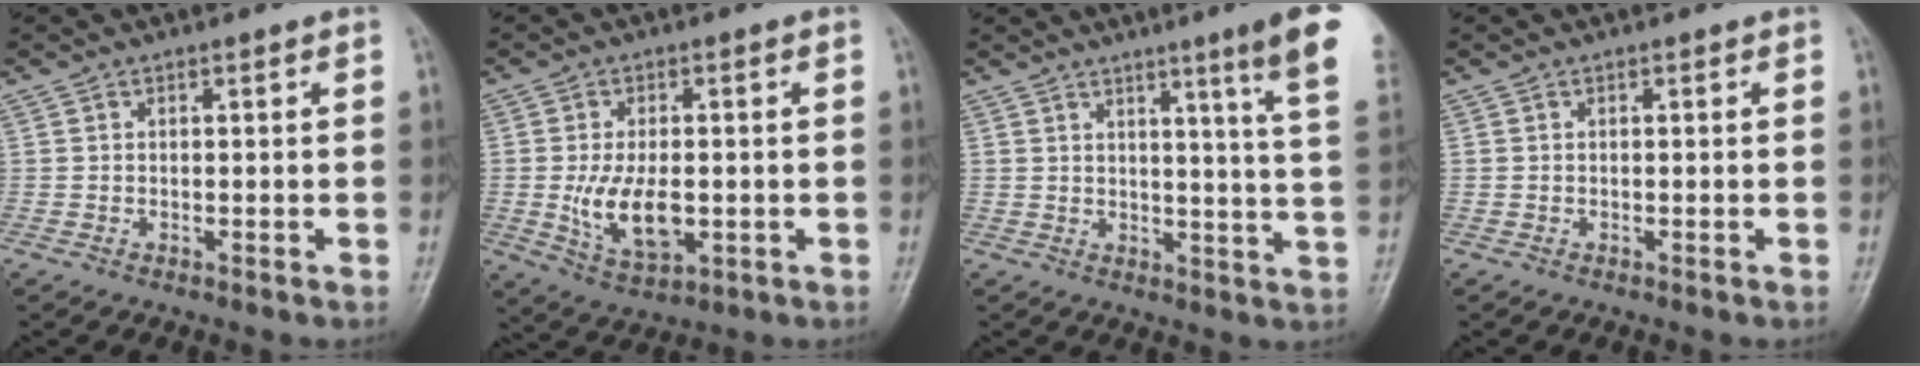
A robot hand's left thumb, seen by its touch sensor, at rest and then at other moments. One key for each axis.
{"total": 9.7, "fx": -1.4, "fy": 5.3, "fz": 8.0, "tx": -0.137, "ty": -0.006, "tz": -0.016}
{"total": 12.2, "fx": 6.8, "fy": -0.3, "fz": 10.1, "tx": -0.130, "ty": -0.036, "tz": 0.075}
{"total": 0.0}